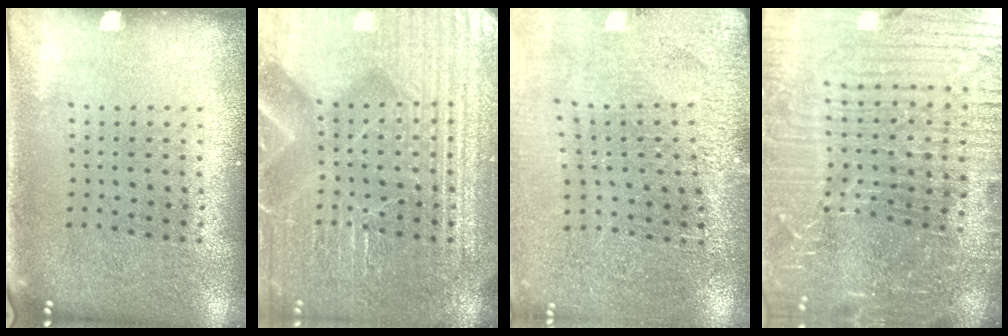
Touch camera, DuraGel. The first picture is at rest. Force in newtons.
{"total": 7.6, "press": 7.5, "slide": 1.1}
{"total": 3.0, "press": 3.0, "slide": 0.4}
{"total": 6.7, "press": 5.8, "slide": 3.3}